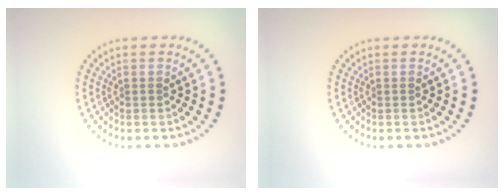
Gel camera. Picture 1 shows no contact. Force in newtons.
{"total": 0.0}